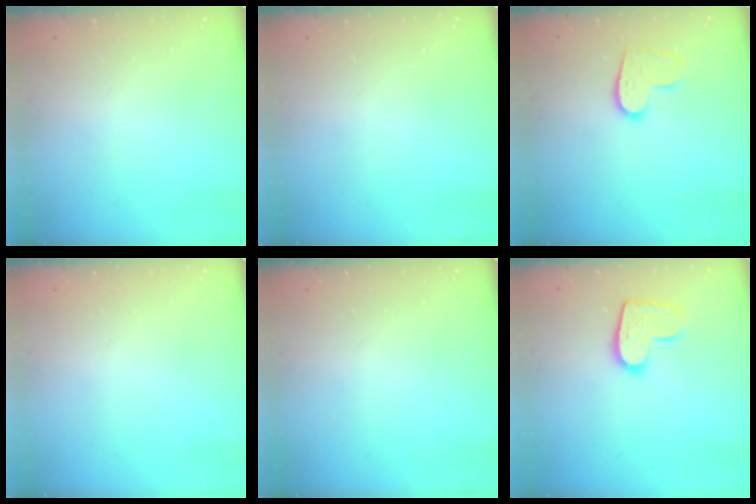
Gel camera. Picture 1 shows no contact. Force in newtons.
{"total": 0.0}
{"total": 10.0, "press": 10.0, "slide": 0.6}
{"total": 0.0}
{"total": 0.0}
{"total": 11.6, "press": 11.5, "slide": 0.5}